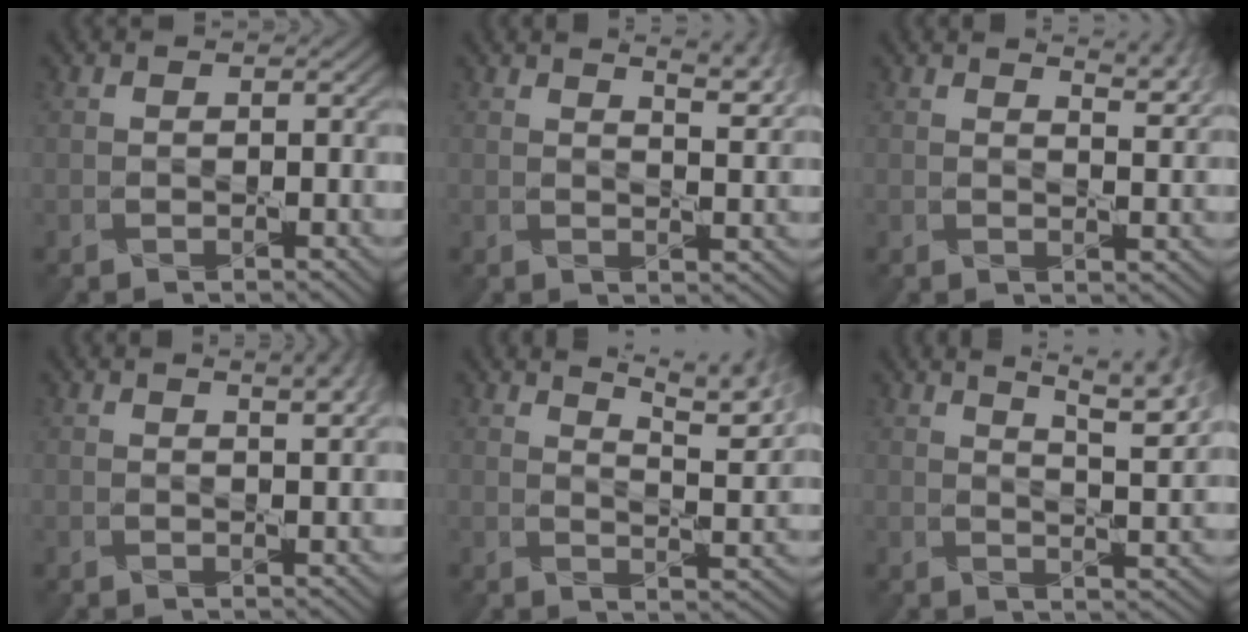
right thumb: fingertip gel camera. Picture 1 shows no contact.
{"total": 6.6, "force": [4.7, 1.6, 4.4], "torque": [-0.050, 0.010, 0.052]}
{"total": 5.2, "force": [4.0, 1.2, 3.1], "torque": [-0.040, 0.003, 0.046]}
{"total": 4.7, "force": [2.8, 1.4, 3.5], "torque": [-0.038, 0.012, 0.017]}
{"total": 10.1, "force": [7.3, 2.2, 6.6], "torque": [-0.098, 0.007, 0.093]}
{"total": 9.8, "force": [6.4, 2.4, 7.0], "torque": [-0.093, 0.011, 0.076]}